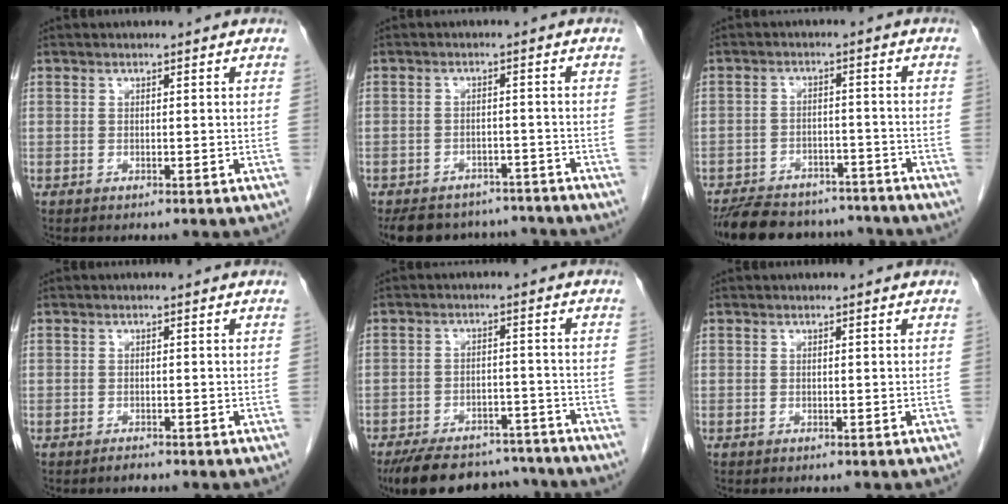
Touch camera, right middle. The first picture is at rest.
{"total": 12.0, "force": [-10.6, 4.9, 2.8], "torque": [-0.044, 0.010, -0.134]}
{"total": 16.0, "force": [-14.0, 5.5, 5.3], "torque": [-0.114, 0.000, -0.197]}
{"total": 0.9, "force": [-0.8, 0.2, 0.3], "torque": [-0.007, -0.001, -0.011]}
{"total": 16.1, "force": [-14.0, 5.8, 5.5], "torque": [-0.106, 0.006, -0.194]}
{"total": 0.0}